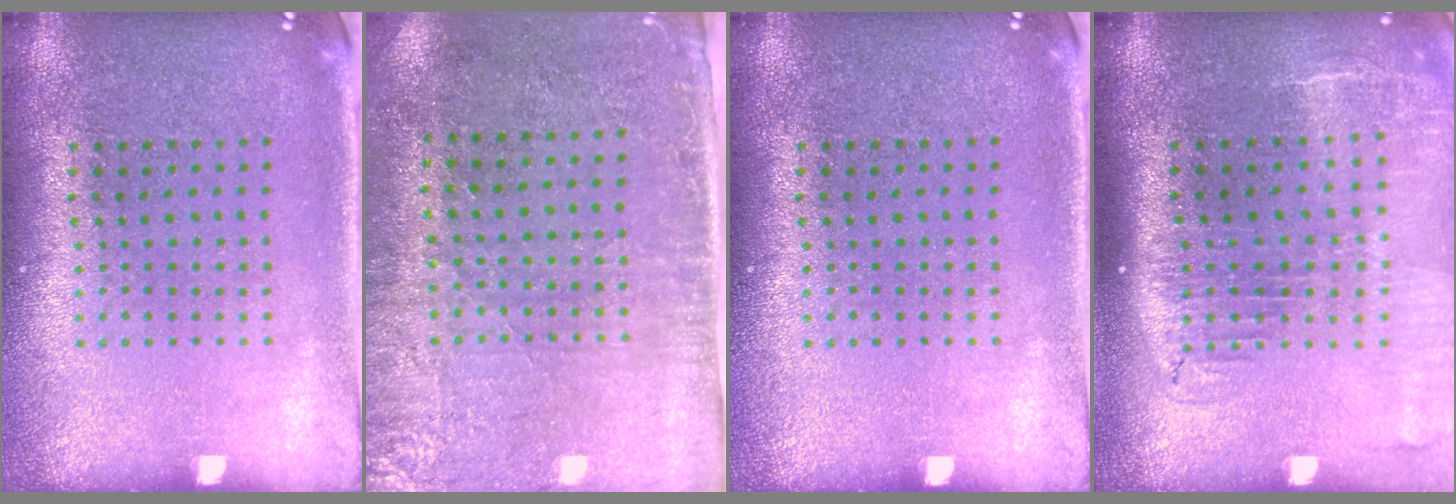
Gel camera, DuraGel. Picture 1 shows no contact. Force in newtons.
{"total": 2.8, "press": 2.4, "slide": 1.4}
{"total": 0.0}
{"total": 2.2, "press": 1.8, "slide": 1.3}